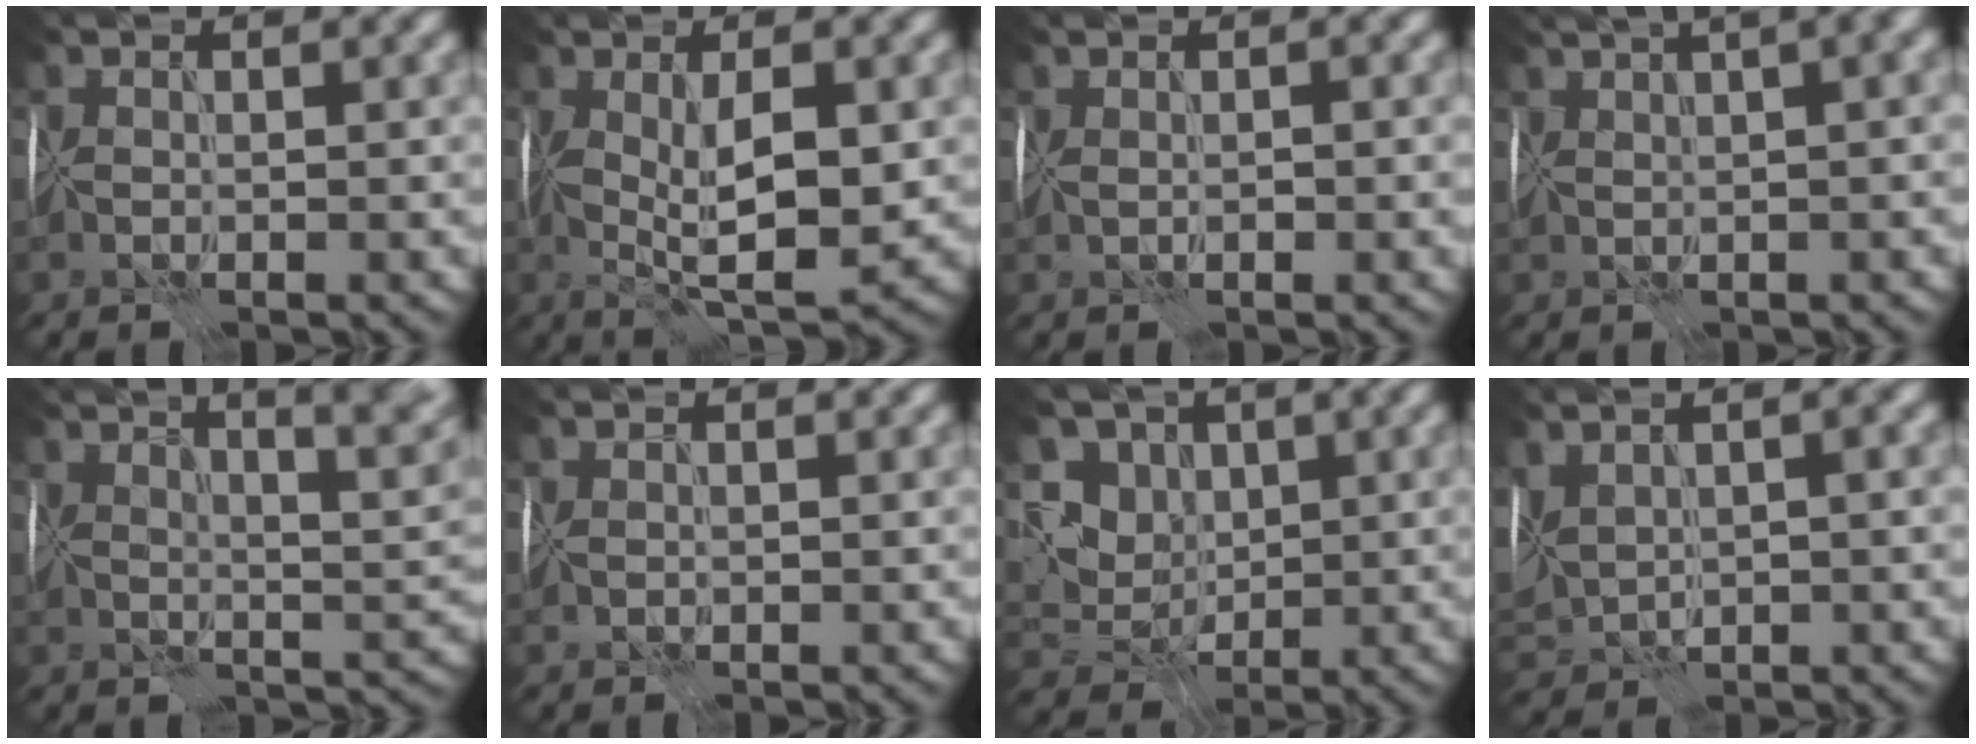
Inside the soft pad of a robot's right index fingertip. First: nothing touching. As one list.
[{"total": 7.5, "force": [-0.1, 2.5, 7.0], "torque": [-0.124, -0.004, 0.001]}, {"total": 1.7, "force": [0.2, 0.5, 1.6], "torque": [-0.025, 0.002, 0.009]}, {"total": 10.6, "force": [6.0, 4.1, 7.8], "torque": [-0.080, 0.064, 0.067]}, {"total": 11.4, "force": [7.2, 3.4, 8.2], "torque": [-0.093, 0.041, 0.077]}, {"total": 0.8, "force": [0.8, 0.3, 0.2], "torque": [0.001, 0.004, 0.014]}, {"total": 6.6, "force": [2.1, 5.4, 3.3], "torque": [-0.060, 0.017, 0.017]}, {"total": 6.6, "force": [1.4, 3.5, 5.4], "torque": [-0.127, 0.009, 0.037]}]